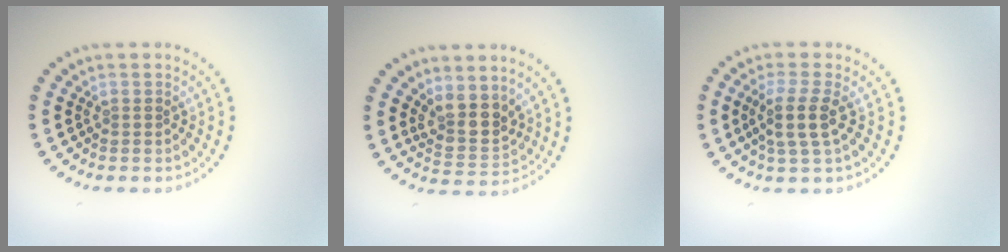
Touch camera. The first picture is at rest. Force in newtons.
{"total": 3.4, "press": 2.7, "slide": 2.0}
{"total": 3.1, "press": 2.5, "slide": 1.7}